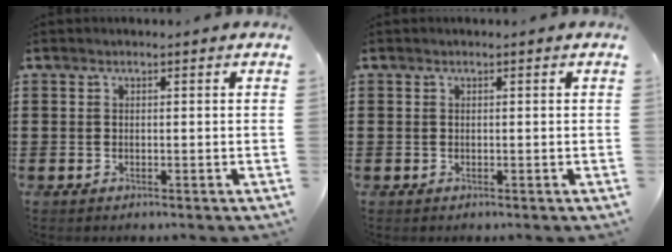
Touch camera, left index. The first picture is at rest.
{"total": 0.0}